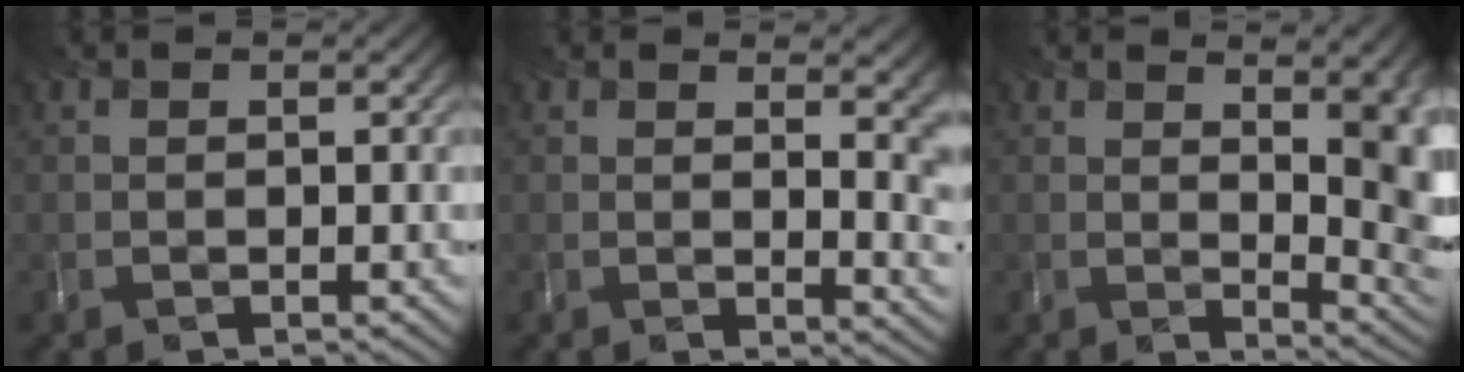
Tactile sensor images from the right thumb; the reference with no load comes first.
{"total": 10.7, "force": [2.9, 4.8, 9.1], "torque": [-0.097, 0.025, 0.035]}
{"total": 10.6, "force": [2.3, 4.2, 9.5], "torque": [-0.096, 0.019, 0.031]}